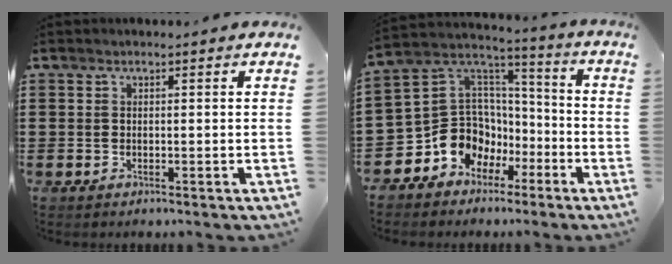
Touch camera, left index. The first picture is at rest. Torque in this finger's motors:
{"motor_torque": [1.17, 0.97, 0.46, 0.08]}